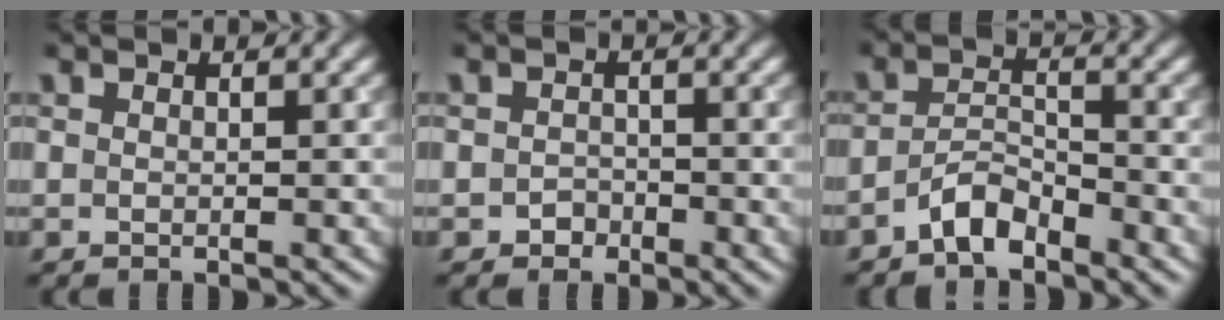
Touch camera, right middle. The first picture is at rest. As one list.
[{"total": 1.2, "force": [-0.7, 0.9, 0.3], "torque": [0.002, 0.003, -0.012]}, {"total": 2.9, "force": [-2.3, 1.0, 1.5], "torque": [-0.026, 0.012, -0.048]}]